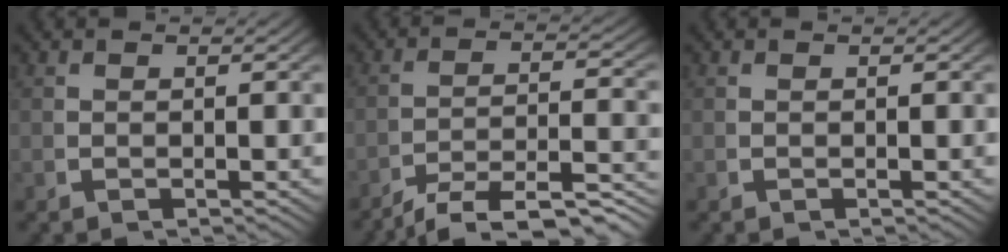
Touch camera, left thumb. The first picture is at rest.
{"total": 7.1, "force": [-4.3, 3.3, 4.6], "torque": [-0.067, -0.016, -0.059]}
{"total": 0.0}